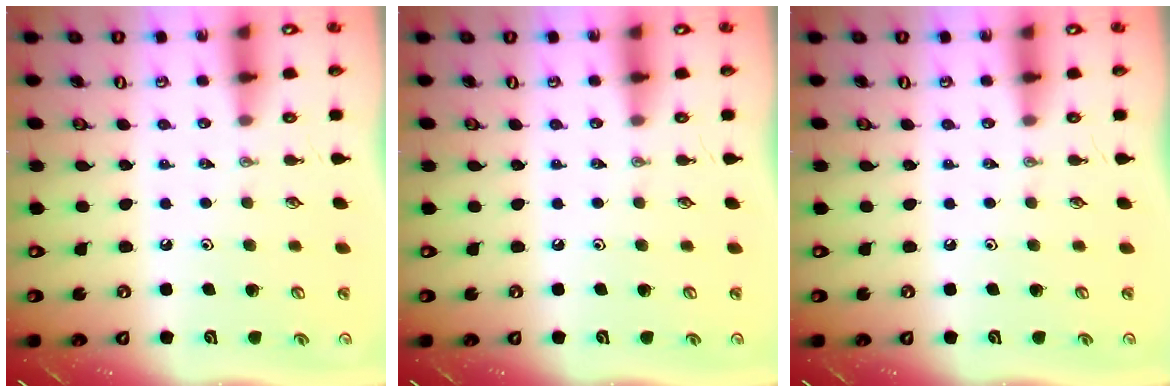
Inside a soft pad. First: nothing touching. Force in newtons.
{"total": 0.0}
{"total": 0.0}